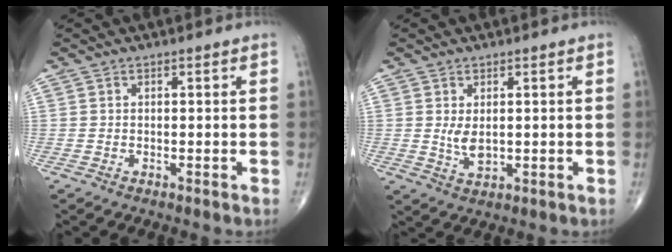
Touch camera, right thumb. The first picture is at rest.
{"total": 3.4, "force": [0.5, 1.7, 2.9], "torque": [-0.049, -0.011, 0.016]}